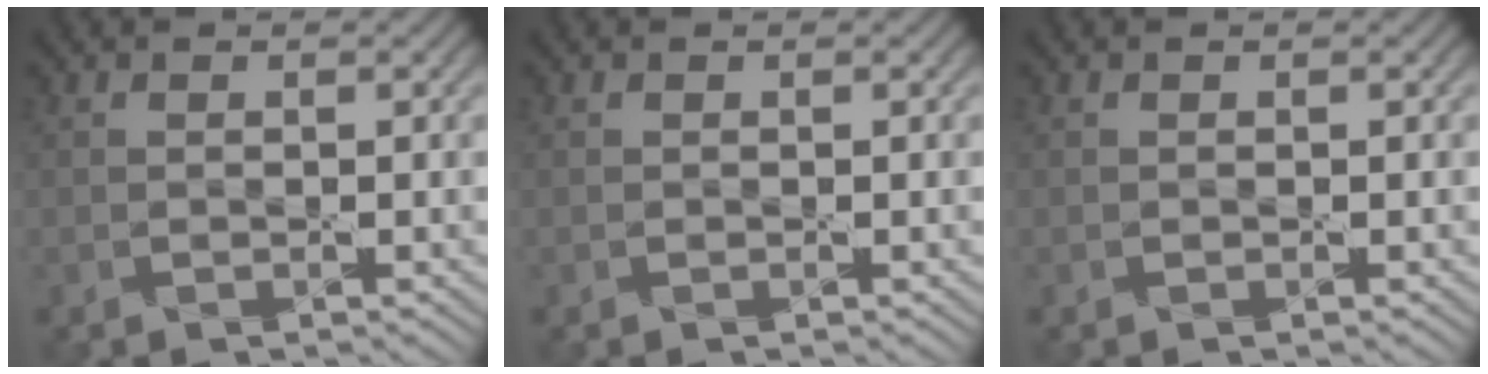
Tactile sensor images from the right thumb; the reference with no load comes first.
{"total": 0.0}
{"total": 0.0}